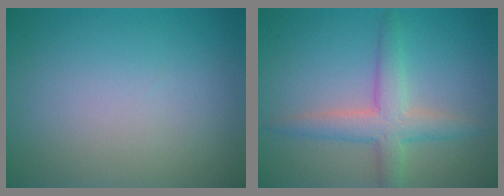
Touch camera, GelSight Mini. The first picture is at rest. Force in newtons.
{"total": 3.9, "press": 3.9, "slide": 0.1}